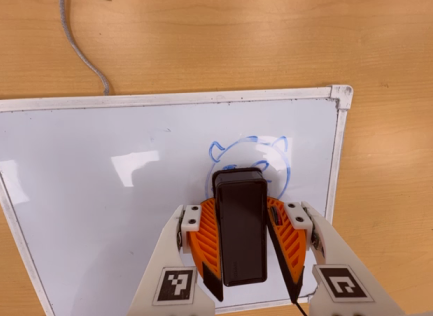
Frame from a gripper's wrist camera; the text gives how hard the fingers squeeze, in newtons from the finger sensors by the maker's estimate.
{"total": 16.3, "left": 18.1, "right": 14.6}